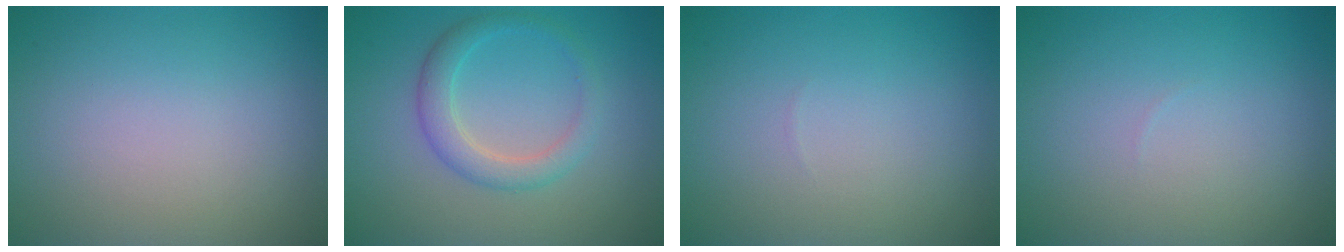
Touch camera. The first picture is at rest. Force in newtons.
{"total": 2.8, "press": 2.8, "slide": 0.1}
{"total": 0.0}
{"total": 0.0}